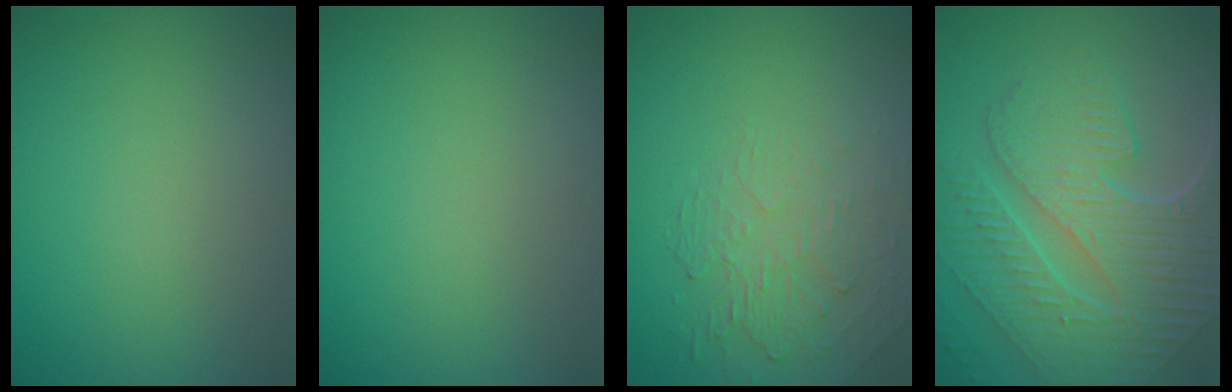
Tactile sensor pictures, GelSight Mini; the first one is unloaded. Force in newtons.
{"total": 0.0}
{"total": 2.2, "press": 1.1, "slide": 1.9}
{"total": 9.2, "press": 6.2, "slide": 6.7}